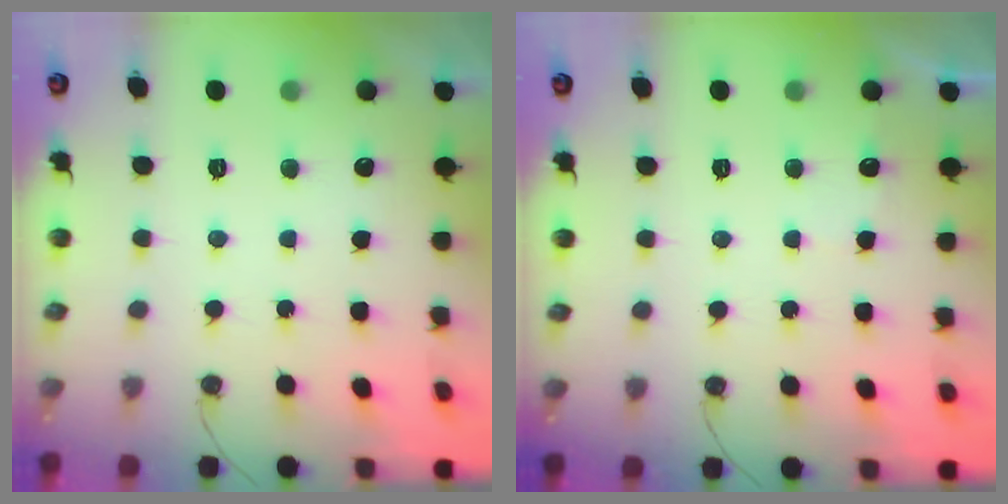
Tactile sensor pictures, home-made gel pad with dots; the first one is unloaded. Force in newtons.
{"total": 2.5, "press": 2.5, "slide": 0.5}